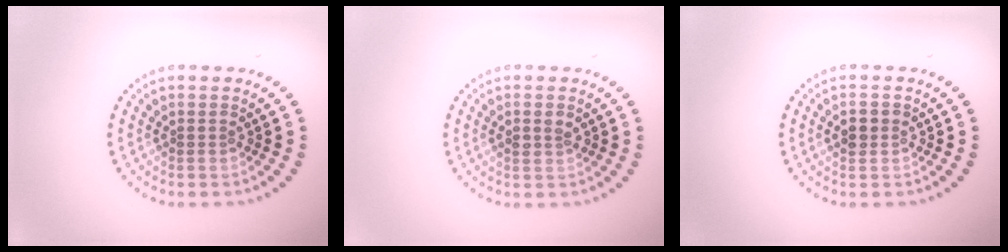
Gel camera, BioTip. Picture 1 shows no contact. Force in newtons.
{"total": 1.4, "press": 1.4, "slide": 0.2}
{"total": 1.5, "press": 1.5, "slide": 0.2}